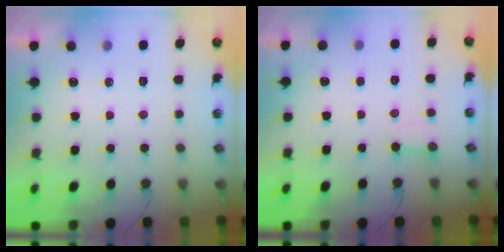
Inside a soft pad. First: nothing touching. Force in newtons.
{"total": 2.6, "press": 2.6, "slide": 0.1}